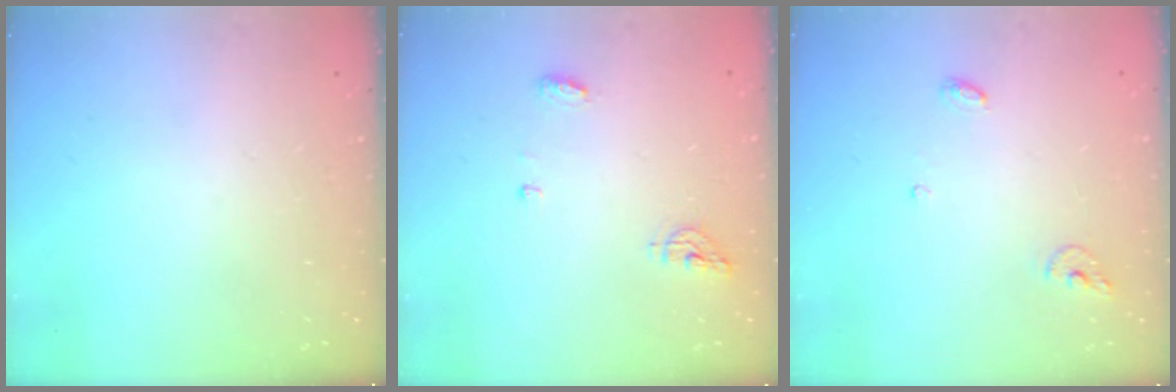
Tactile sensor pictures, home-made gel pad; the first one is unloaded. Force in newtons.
{"total": 9.0, "press": 5.9, "slide": 6.9}
{"total": 5.0, "press": 5.0, "slide": 0.4}